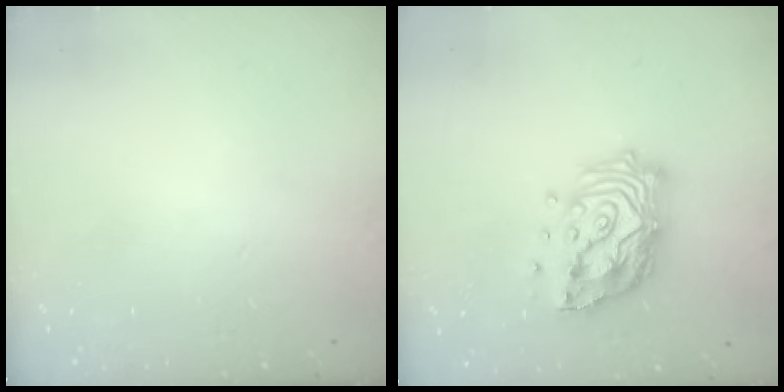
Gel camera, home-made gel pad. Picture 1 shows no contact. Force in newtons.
{"total": 17.0, "press": 16.8, "slide": 2.2}